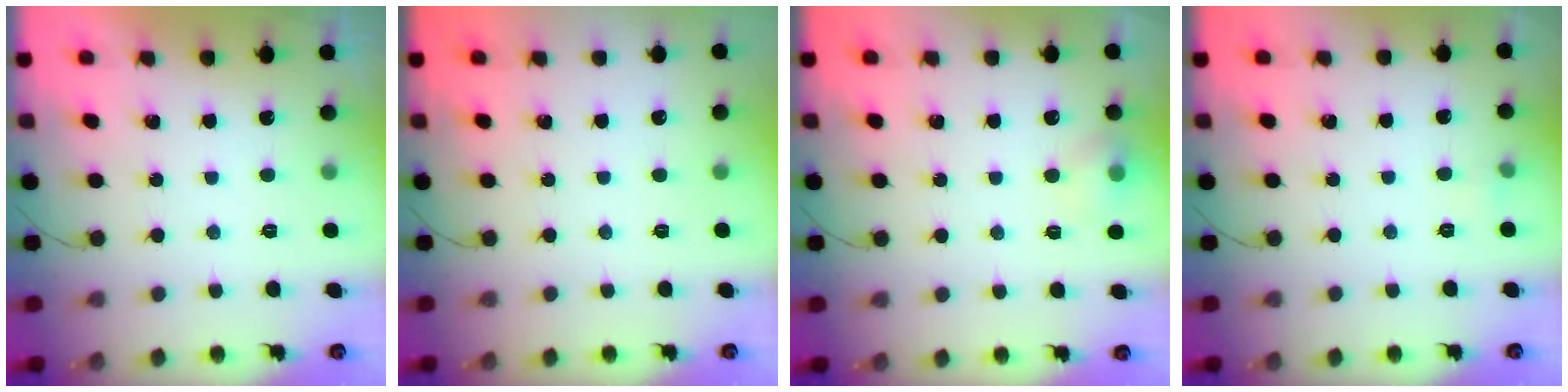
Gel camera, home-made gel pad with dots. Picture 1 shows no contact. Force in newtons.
{"total": 0.0}
{"total": 6.7, "press": 6.6, "slide": 1.4}
{"total": 3.2, "press": 2.9, "slide": 1.3}